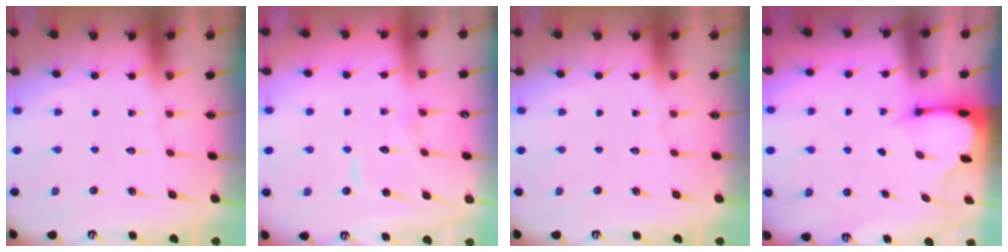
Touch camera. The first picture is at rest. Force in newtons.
{"total": 9.0, "press": 9.0, "slide": 0.6}
{"total": 0.0}
{"total": 2.5, "press": 2.5, "slide": 0.0}